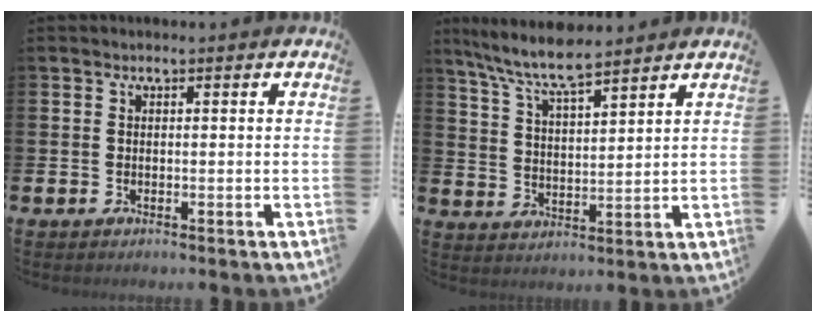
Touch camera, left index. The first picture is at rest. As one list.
[{"total": 8.0, "force": [7.2, 1.2, 3.3], "torque": [-0.093, -0.026, 0.131]}]